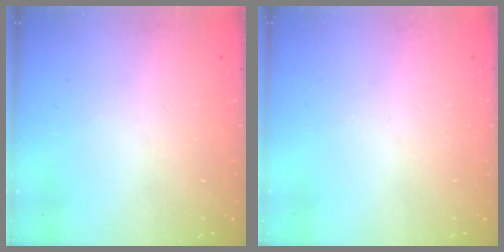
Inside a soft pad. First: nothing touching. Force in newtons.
{"total": 0.0}